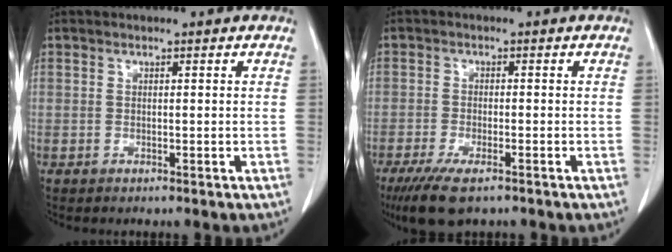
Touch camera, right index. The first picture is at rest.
{"total": 7.3, "force": [-5.0, 1.9, 5.0], "torque": [-0.084, -0.016, -0.079]}